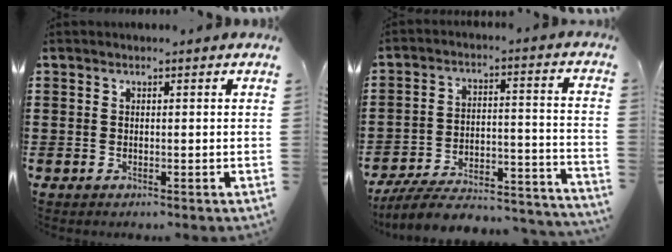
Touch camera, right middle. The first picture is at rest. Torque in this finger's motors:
{"motor_torque": [0.31, -0.28, 0.45, 0.08]}